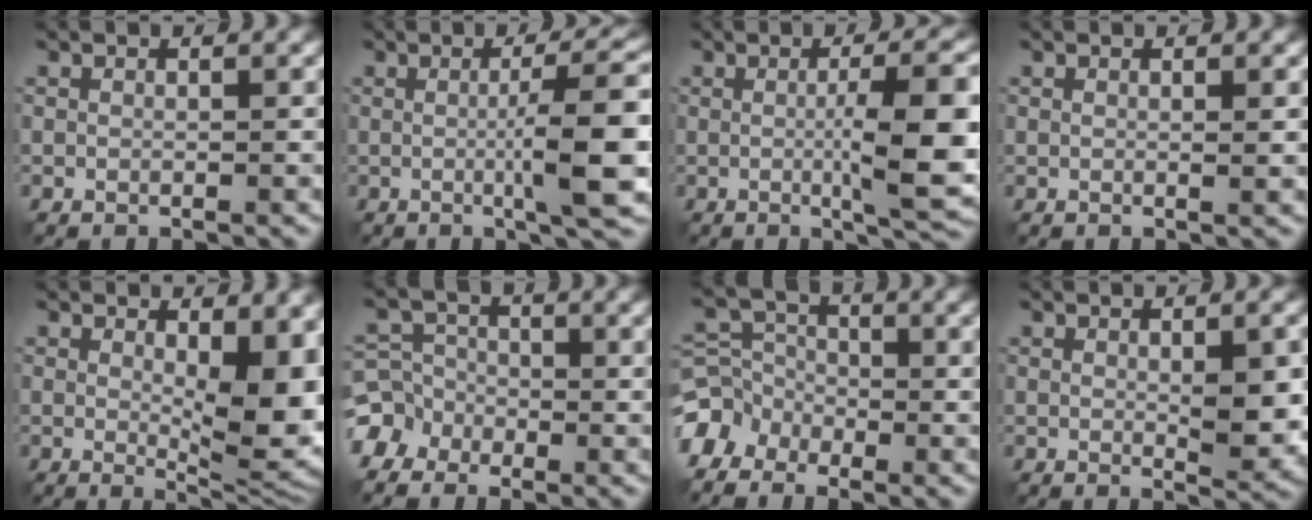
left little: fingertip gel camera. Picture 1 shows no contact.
{"total": 7.5, "force": [-0.7, 1.3, 7.3], "torque": [-0.101, 0.007, -0.013]}
{"total": 8.7, "force": [-0.6, 1.9, 8.4], "torque": [-0.115, 0.000, -0.010]}
{"total": 0.8, "force": [0.3, 0.3, 0.7], "torque": [-0.007, -0.001, 0.003]}
{"total": 9.2, "force": [0.9, 3.5, 8.4], "torque": [-0.111, -0.009, 0.015]}
{"total": 5.4, "force": [-3.0, 4.5, 0.7], "torque": [0.007, 0.004, -0.076]}
{"total": 5.7, "force": [-3.5, 4.3, 1.0], "torque": [0.003, 0.005, -0.080]}
{"total": 4.2, "force": [0.0, 1.4, 3.9], "torque": [-0.061, -0.003, 0.005]}